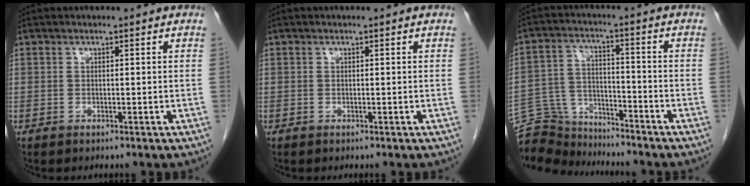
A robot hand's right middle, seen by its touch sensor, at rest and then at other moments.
{"total": 0.0}
{"total": 11.0, "force": [-10.7, 2.4, 0.4], "torque": [-0.014, 0.026, -0.192]}